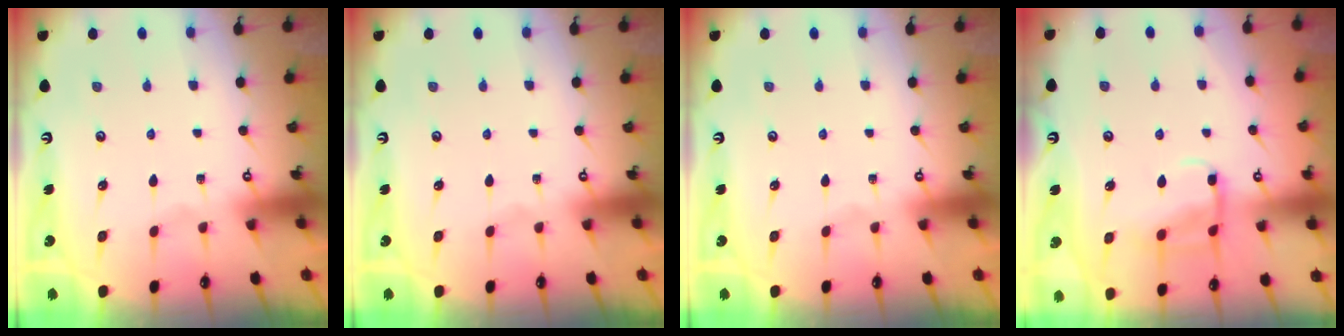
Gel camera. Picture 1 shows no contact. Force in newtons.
{"total": 0.0}
{"total": 0.0}
{"total": 11.4, "press": 11.3, "slide": 1.2}